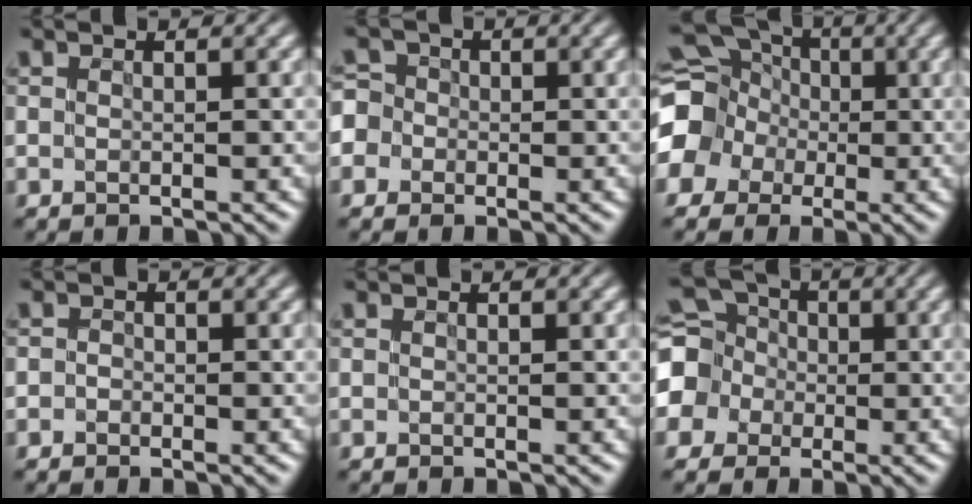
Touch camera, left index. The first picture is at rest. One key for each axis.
{"total": 4.0, "fx": -1.6, "fy": 3.5, "fz": 1.0, "tx": -0.012, "ty": 0.009, "tz": -0.046}
{"total": 14.1, "fx": -0.9, "fy": 13.1, "fz": 4.9, "tx": -0.130, "ty": 0.007, "tz": -0.065}
{"total": 0.6, "fx": -0.4, "fy": 0.4, "fz": -0.2, "tx": 0.012, "ty": 0.005, "tz": -0.014}
{"total": 0.0}
{"total": 7.5, "fx": -0.2, "fy": 6.8, "fz": 3.1, "tx": -0.080, "ty": 0.024, "tz": -0.049}